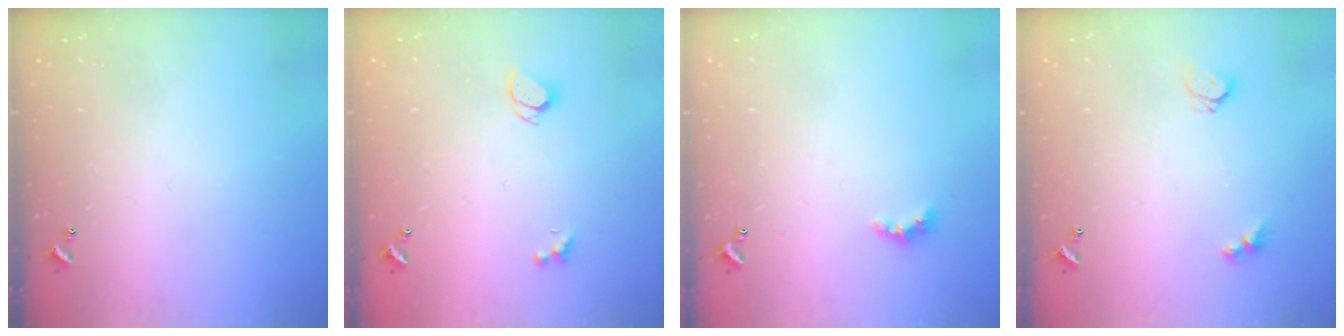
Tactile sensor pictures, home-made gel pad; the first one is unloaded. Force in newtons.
{"total": 2.3, "press": 2.2, "slide": 0.7}
{"total": 2.5, "press": 2.5, "slide": 0.6}
{"total": 4.0, "press": 4.0, "slide": 0.3}